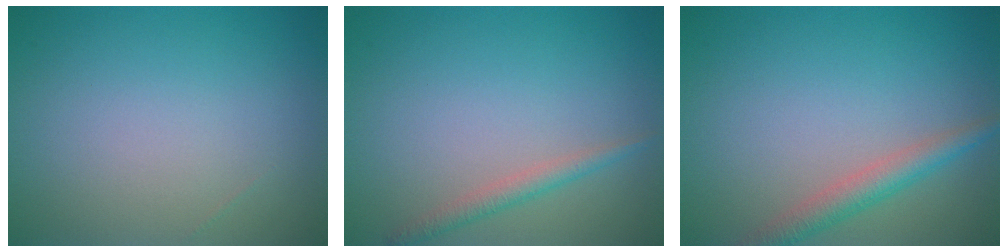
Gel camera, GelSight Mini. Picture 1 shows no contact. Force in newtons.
{"total": 1.6, "press": 1.6, "slide": 0.1}
{"total": 2.9, "press": 2.9, "slide": 0.1}